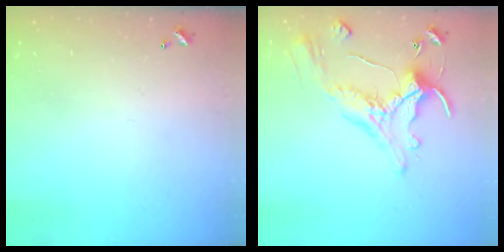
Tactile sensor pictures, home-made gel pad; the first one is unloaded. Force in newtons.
{"total": 2.5, "press": 2.2, "slide": 1.2}